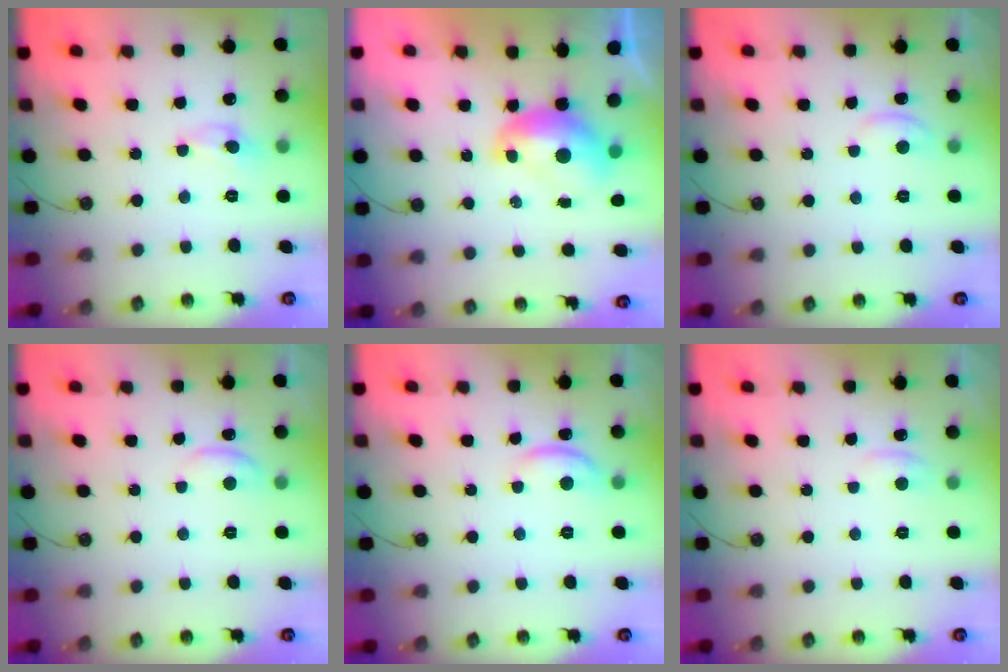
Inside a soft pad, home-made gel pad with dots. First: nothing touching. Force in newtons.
{"total": 2.0, "press": 2.0, "slide": 0.3}
{"total": 1.9, "press": 1.9, "slide": 0.1}
{"total": 0.6, "press": 0.1, "slide": 0.5}
{"total": 2.7, "press": 2.7, "slide": 0.4}
{"total": 1.7, "press": 1.6, "slide": 0.6}